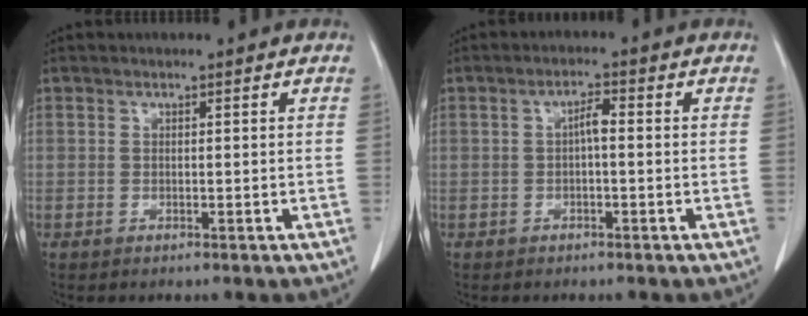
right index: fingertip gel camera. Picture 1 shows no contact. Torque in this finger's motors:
{"motor_torque": [0.50, -0.26, 0.09, 0.06]}